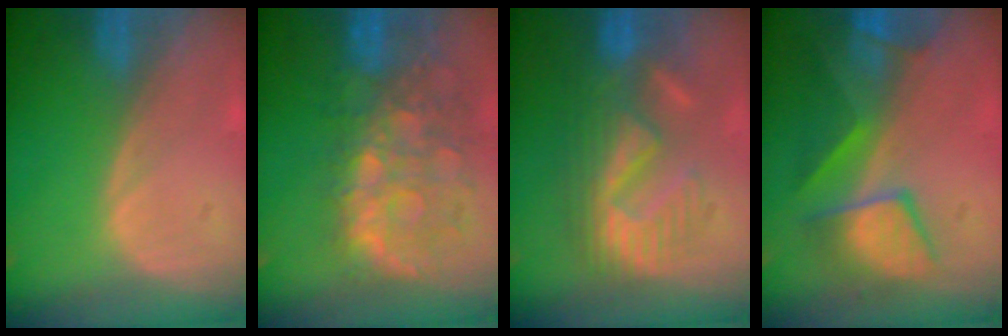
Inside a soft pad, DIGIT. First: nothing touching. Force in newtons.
{"total": 11.3, "press": 9.9, "slide": 5.6}
{"total": 8.7, "press": 8.6, "slide": 1.4}
{"total": 8.2, "press": 7.9, "slide": 1.8}